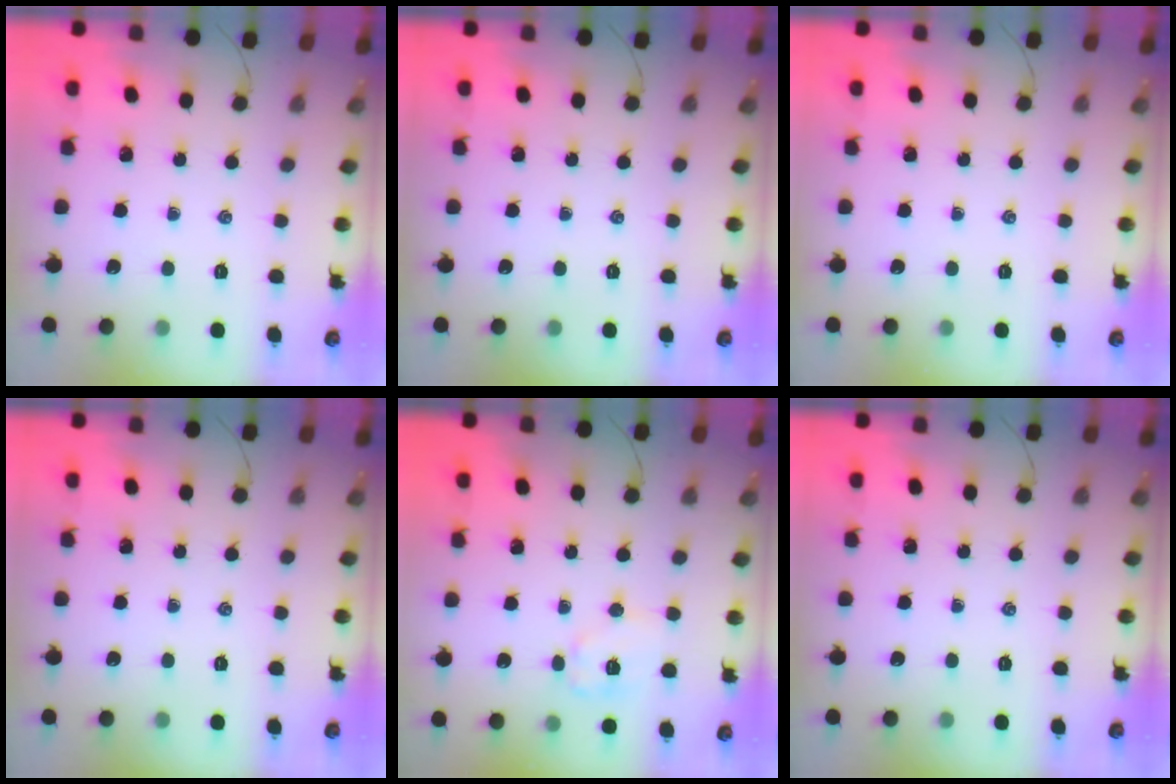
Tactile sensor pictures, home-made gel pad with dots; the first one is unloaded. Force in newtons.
{"total": 0.0}
{"total": 0.0}
{"total": 0.0}
{"total": 7.4, "press": 7.4, "slide": 0.8}
{"total": 0.0}